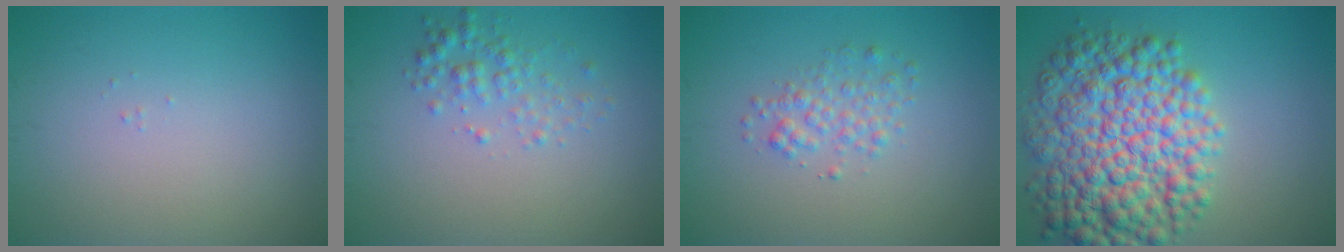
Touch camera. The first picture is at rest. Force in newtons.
{"total": 2.0, "press": 2.0, "slide": 0.1}
{"total": 2.0, "press": 2.0, "slide": 0.1}
{"total": 11.3, "press": 11.3, "slide": 0.1}